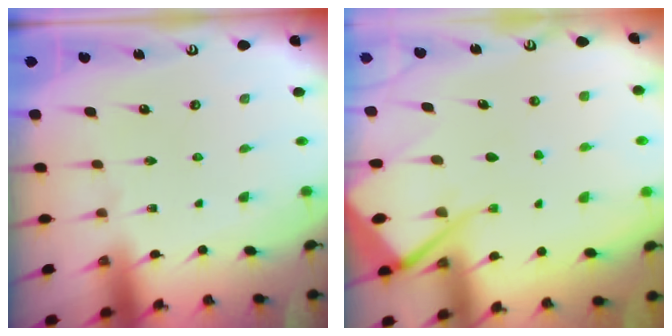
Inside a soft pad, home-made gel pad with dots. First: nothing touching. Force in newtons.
{"total": 10.9, "press": 10.9, "slide": 1.0}